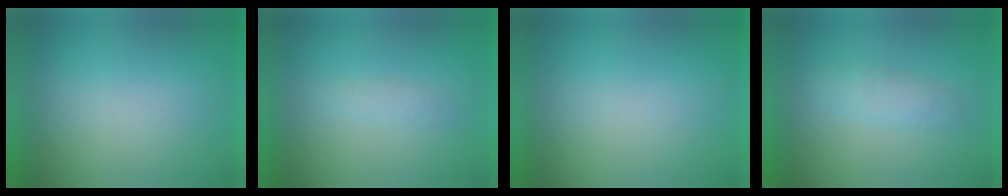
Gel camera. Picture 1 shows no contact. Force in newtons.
{"total": 1.3}
{"total": 0.0}
{"total": 2.4}